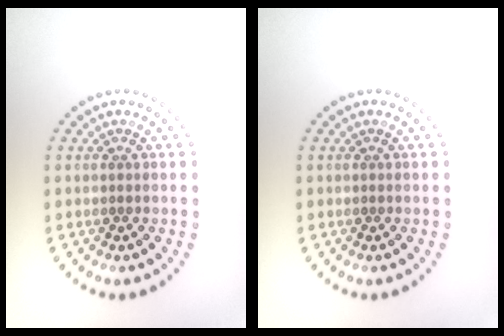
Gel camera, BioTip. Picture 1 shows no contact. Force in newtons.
{"total": 0.0}